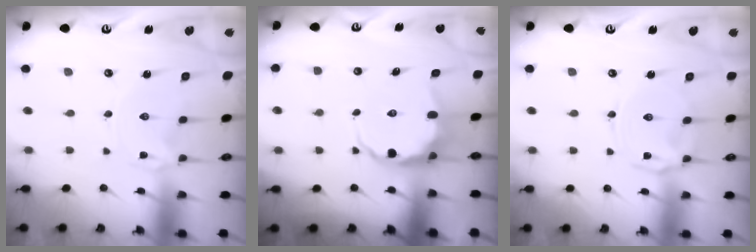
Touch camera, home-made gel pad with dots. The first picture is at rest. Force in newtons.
{"total": 8.9, "press": 8.7, "slide": 2.1}
{"total": 2.9, "press": 2.9, "slide": 0.5}